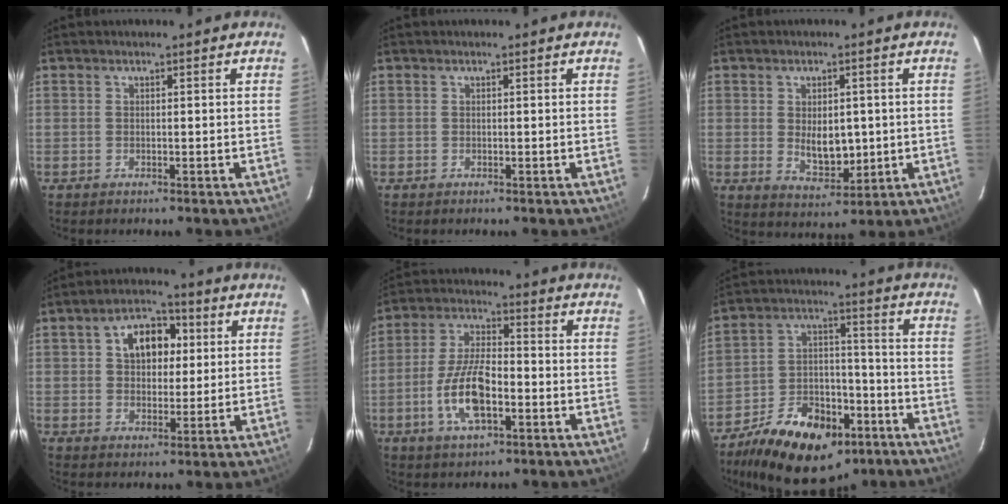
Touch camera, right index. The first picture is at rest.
{"total": 0.0}
{"total": 6.9, "force": [0.1, 4.2, 5.5], "torque": [-0.092, -0.008, 0.013]}
{"total": 9.0, "force": [2.5, 6.2, 6.1], "torque": [-0.101, 0.031, 0.043]}
{"total": 11.3, "force": [-4.0, 4.2, 9.8], "torque": [-0.201, 0.002, -0.073]}
{"total": 20.3, "force": [-12.8, 11.2, 11.1], "torque": [-0.212, 0.017, -0.193]}